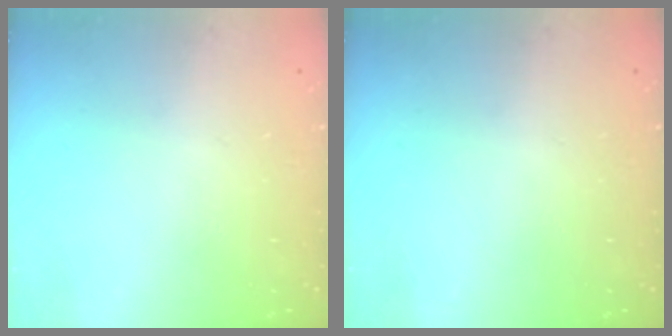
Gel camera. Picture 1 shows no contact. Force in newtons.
{"total": 0.0}